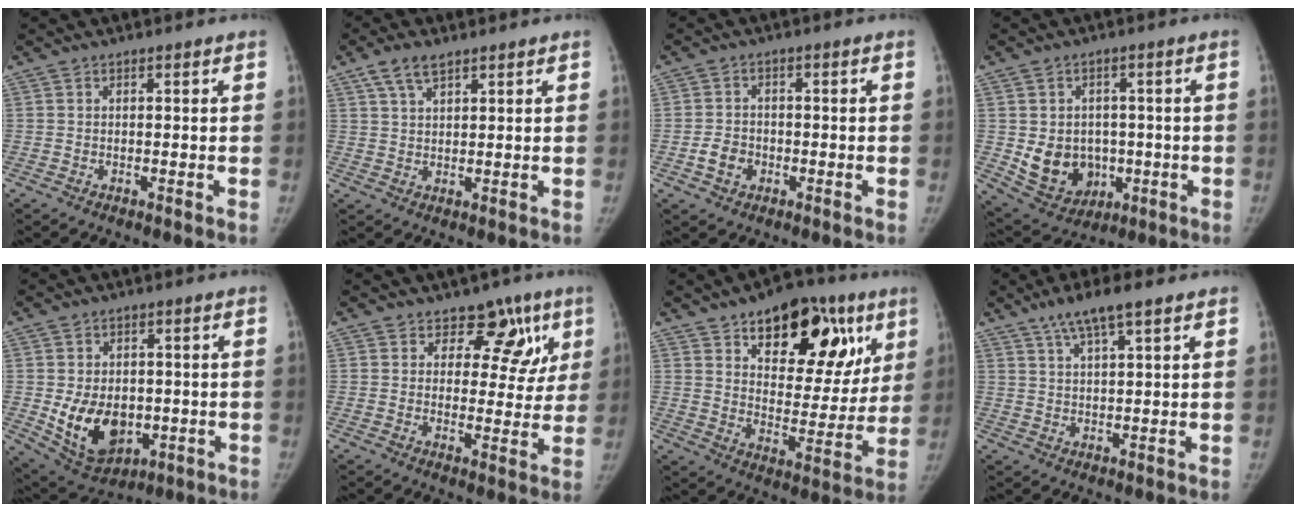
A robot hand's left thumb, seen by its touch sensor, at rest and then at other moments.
{"total": 5.0, "force": [3.2, 2.2, 3.1], "torque": [-0.054, -0.004, 0.065]}
{"total": 4.2, "force": [-1.5, 3.4, 1.9], "torque": [-0.024, 0.012, -0.026]}
{"total": 11.2, "force": [-1.4, 9.3, 6.0], "torque": [-0.062, 0.002, 0.002]}
{"total": 12.4, "force": [-1.8, 8.8, 8.6], "torque": [-0.112, -0.006, -0.005]}
{"total": 9.2, "force": [5.2, 6.7, 3.4], "torque": [0.015, -0.017, 0.058]}
{"total": 22.9, "force": [11.5, 12.4, 15.4], "torque": [-0.158, -0.030, 0.169]}
{"total": 7.0, "force": [4.5, 1.3, 5.2], "torque": [-0.100, -0.006, 0.084]}